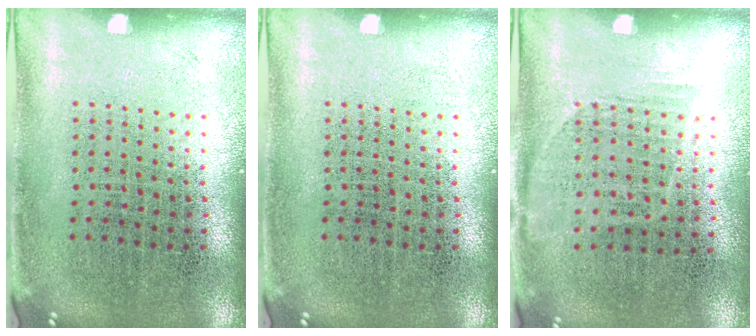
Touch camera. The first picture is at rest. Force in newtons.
{"total": 0.0}
{"total": 1.1, "press": 0.8, "slide": 0.7}